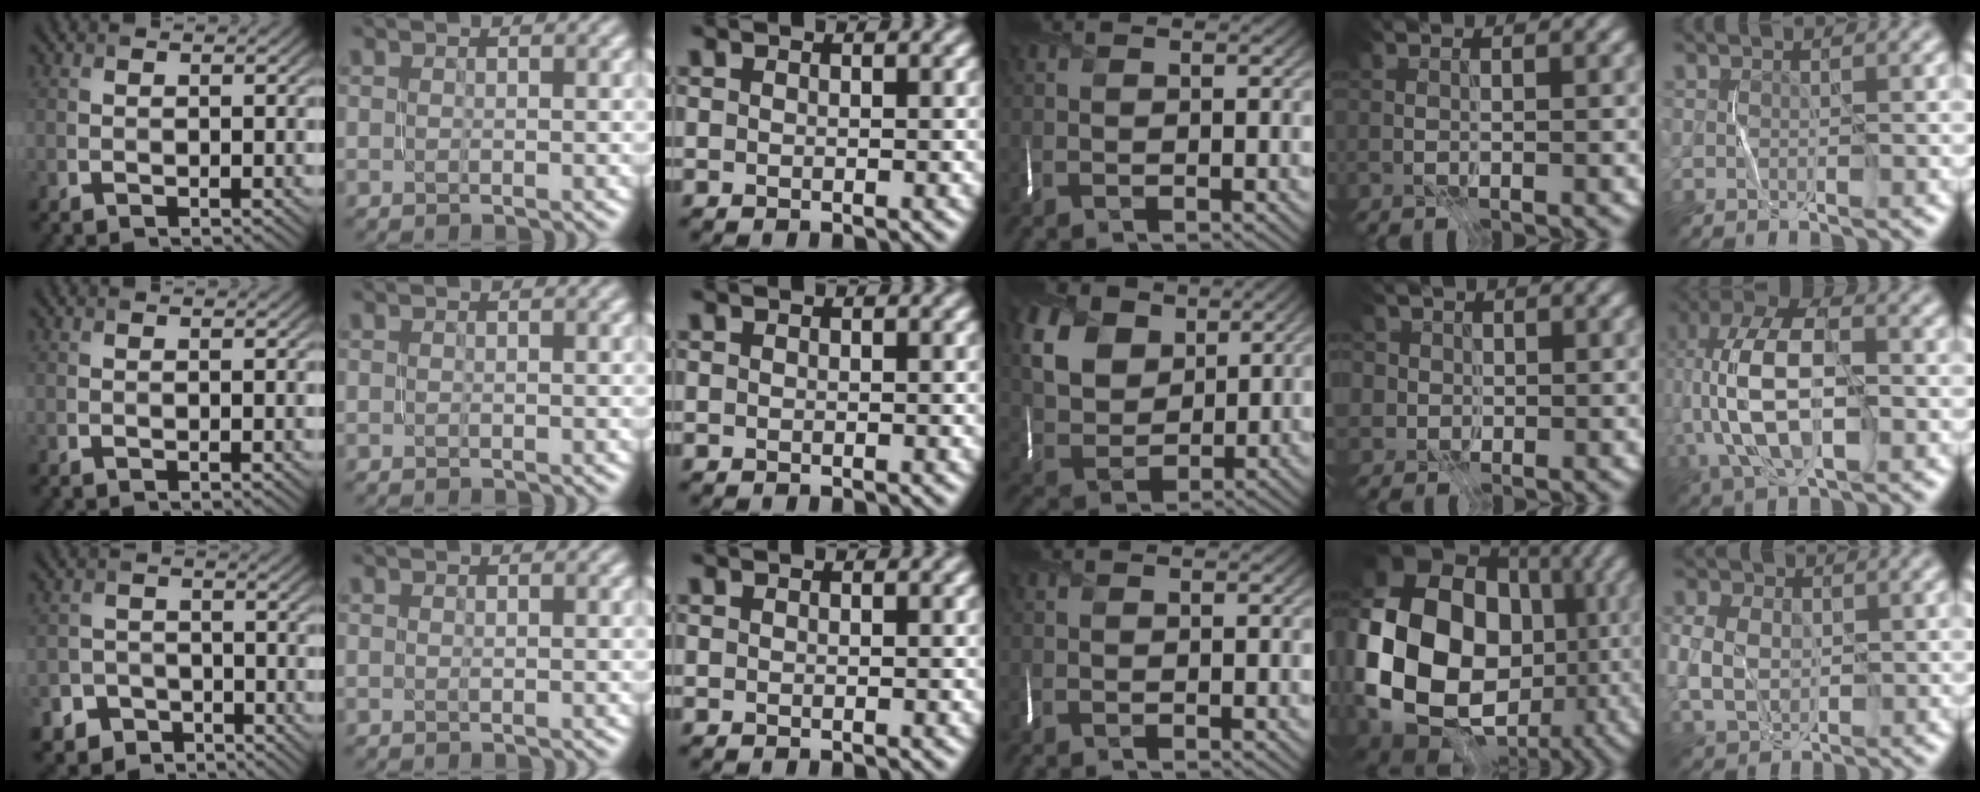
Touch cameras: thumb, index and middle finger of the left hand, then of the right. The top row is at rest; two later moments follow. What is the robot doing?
{"motion": "fold", "object": "scarf"}